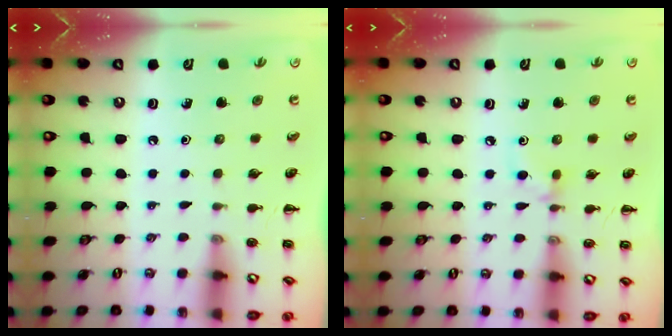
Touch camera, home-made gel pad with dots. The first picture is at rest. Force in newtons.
{"total": 4.7, "press": 4.5, "slide": 1.4}